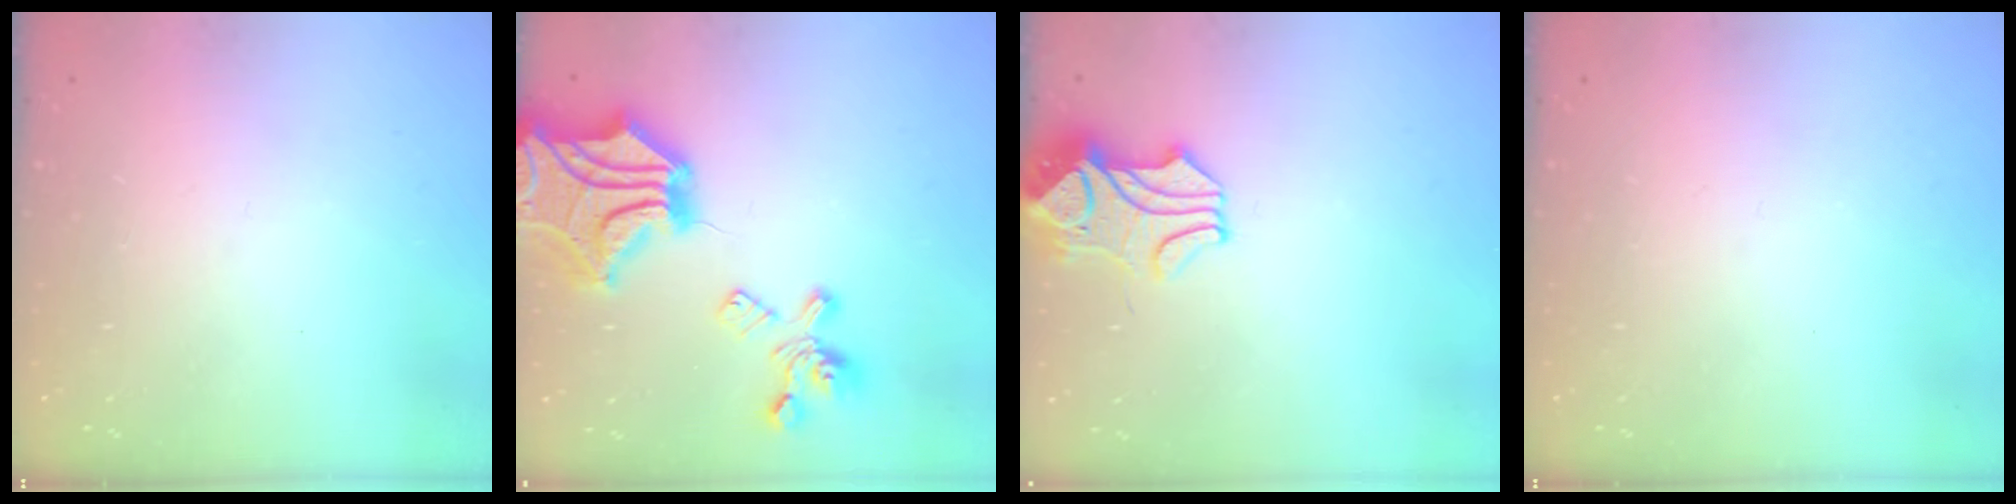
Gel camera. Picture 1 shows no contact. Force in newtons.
{"total": 18.2, "press": 17.3, "slide": 5.5}
{"total": 2.3, "press": 2.0, "slide": 1.1}
{"total": 0.0}